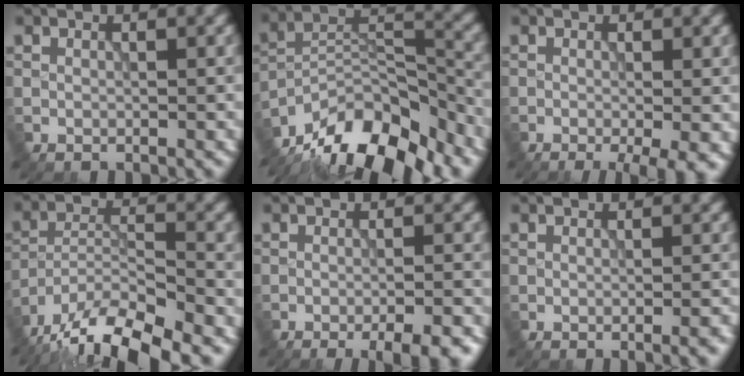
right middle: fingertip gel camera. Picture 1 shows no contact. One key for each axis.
{"total": 13.2, "fx": -11.0, "fy": 4.6, "fz": 5.9, "tx": -0.111, "ty": 0.022, "tz": -0.190}
{"total": 3.4, "fx": -1.7, "fy": 0.5, "fz": 2.9, "tx": -0.039, "ty": -0.004, "tz": -0.023}
{"total": 13.8, "fx": -11.6, "fy": 3.8, "fz": 6.4, "tx": -0.108, "ty": -0.020, "tz": -0.182}
{"total": 6.0, "fx": -4.1, "fy": 1.4, "fz": 4.1, "tx": -0.047, "ty": -0.001, "tz": -0.047}
{"total": 1.5, "fx": -0.7, "fy": 0.2, "fz": 1.3, "tx": -0.014, "ty": 0.000, "tz": -0.010}